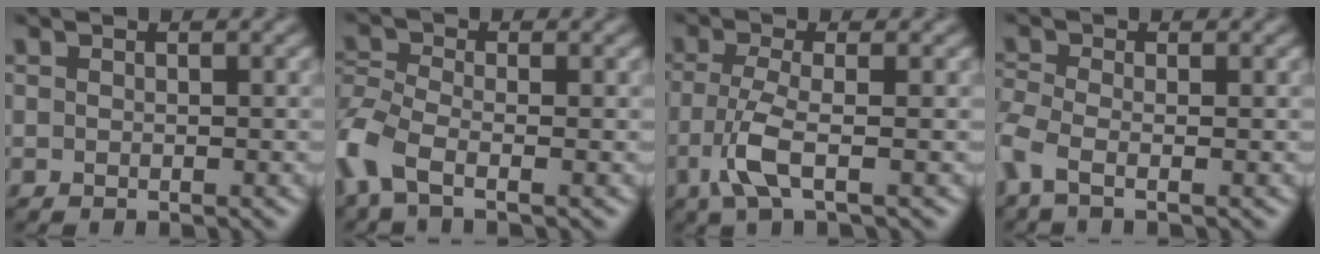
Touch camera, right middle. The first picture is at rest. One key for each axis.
{"total": 5.4, "fx": -2.8, "fy": 2.5, "fz": 3.9, "tx": -0.106, "ty": -0.010, "tz": -0.075}
{"total": 3.7, "fx": -1.4, "fy": 0.9, "fz": 3.3, "tx": -0.079, "ty": -0.002, "tz": -0.034}
{"total": 3.2, "fx": -1.6, "fy": 1.1, "fz": 2.6, "tx": -0.068, "ty": -0.014, "tz": -0.045}